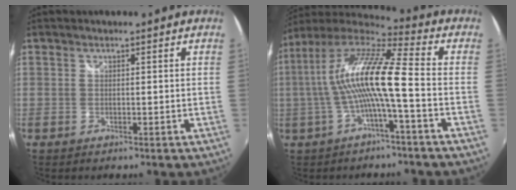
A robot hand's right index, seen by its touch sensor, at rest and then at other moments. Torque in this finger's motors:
{"motor_torque": [1.68, -0.46, 1.05, 0.21]}